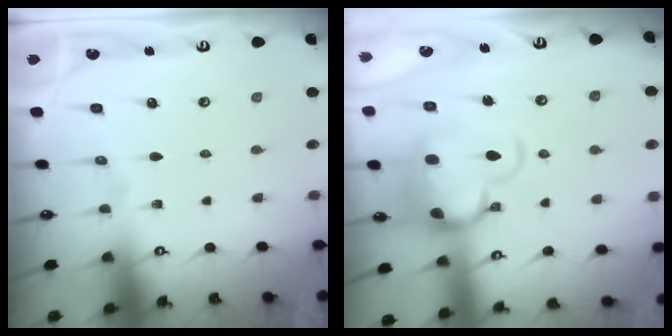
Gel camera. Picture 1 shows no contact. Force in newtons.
{"total": 7.3, "press": 7.0, "slide": 1.7}